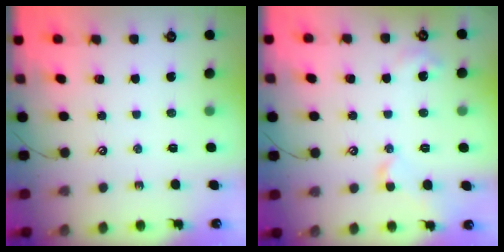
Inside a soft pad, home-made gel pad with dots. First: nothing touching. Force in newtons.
{"total": 2.1, "press": 2.0, "slide": 0.6}